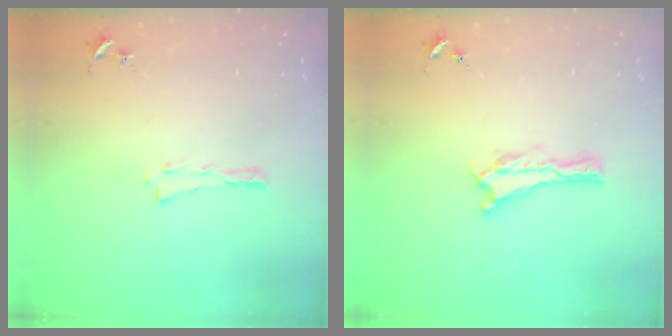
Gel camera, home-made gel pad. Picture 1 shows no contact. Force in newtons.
{"total": 0.0}